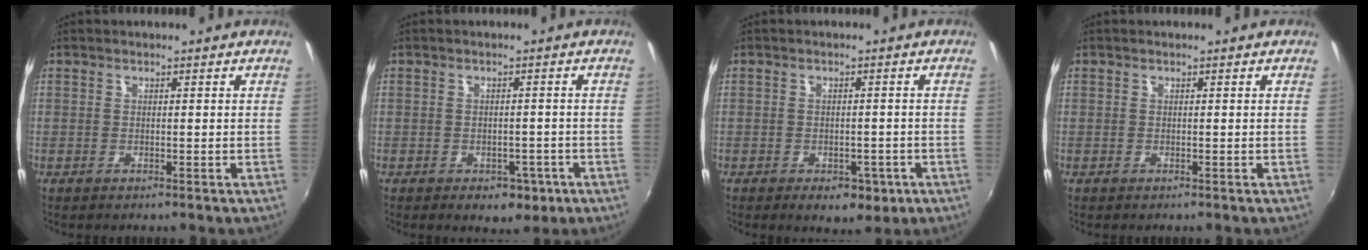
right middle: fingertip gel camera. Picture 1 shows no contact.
{"total": 5.4, "force": [-2.9, 3.7, 2.7], "torque": [-0.049, -0.007, -0.027]}
{"total": 5.9, "force": [-3.2, 3.5, 3.4], "torque": [-0.058, -0.012, -0.034]}
{"total": 0.0}